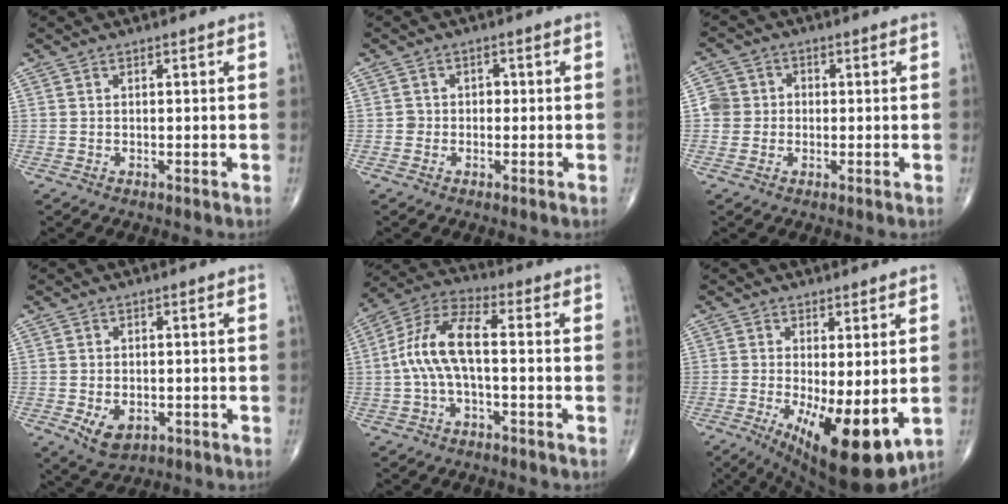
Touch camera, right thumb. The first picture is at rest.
{"total": 2.0, "force": [-0.3, 1.8, 0.7], "torque": [0.005, 0.008, -0.009]}
{"total": 4.6, "force": [-0.4, 4.4, 1.0], "torque": [0.005, 0.011, -0.015]}
{"total": 5.2, "force": [-1.6, 3.4, 3.6], "torque": [-0.053, 0.000, -0.014]}
{"total": 10.6, "force": [-0.8, 4.1, 9.7], "torque": [-0.208, 0.042, -0.022]}
{"total": 14.6, "force": [-3.4, 5.0, 13.3], "torque": [-0.200, -0.030, -0.034]}